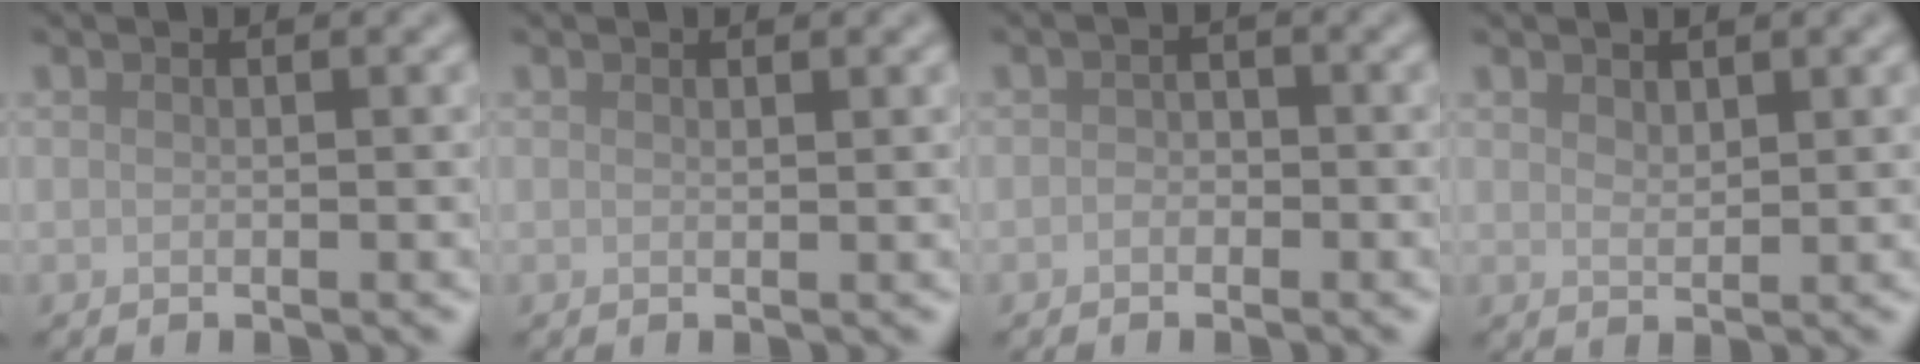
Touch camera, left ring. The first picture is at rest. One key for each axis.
{"total": 0.0}
{"total": 1.1, "fx": -0.4, "fy": 0.8, "fz": 0.5, "tx": -0.008, "ty": -0.002, "tz": -0.011}
{"total": 1.4, "fx": 1.0, "fy": 0.6, "fz": 0.7, "tx": -0.015, "ty": -0.001, "tz": 0.022}